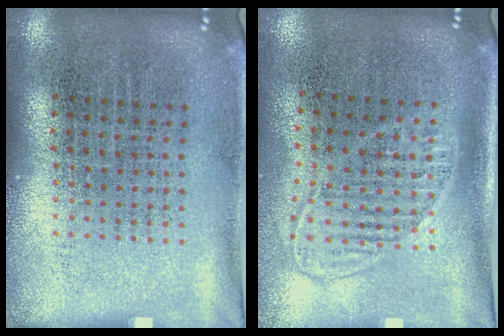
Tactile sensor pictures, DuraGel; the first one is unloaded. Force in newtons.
{"total": 1.4, "press": 1.1, "slide": 0.7}